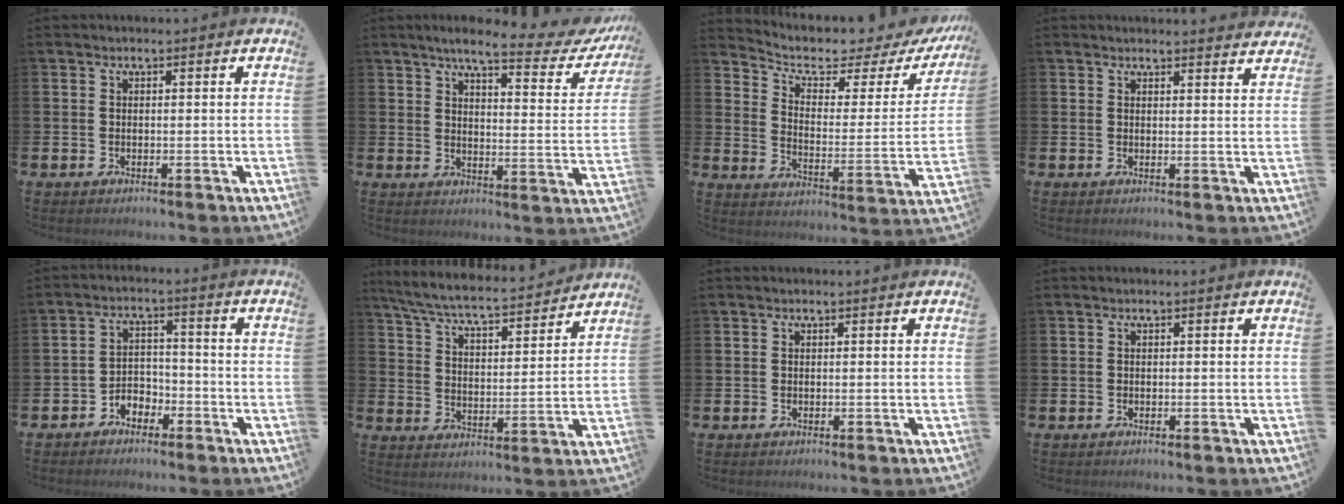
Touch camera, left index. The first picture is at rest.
{"total": 6.5, "force": [5.3, 1.2, 3.5], "torque": [-0.066, -0.034, 0.081]}
{"total": 5.1, "force": [4.4, 1.8, 1.8], "torque": [-0.058, -0.041, 0.065]}
{"total": 2.1, "force": [2.1, 0.1, -0.1], "torque": [0.010, -0.015, 0.036]}
{"total": 3.0, "force": [-2.5, 1.5, 0.3], "torque": [-0.019, 0.007, -0.056]}
{"total": 6.9, "force": [6.5, 0.7, 2.3], "torque": [-0.072, -0.048, 0.111]}
{"total": 0.0}
{"total": 0.0}